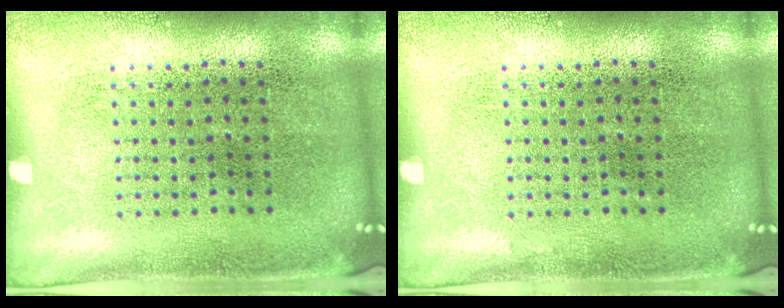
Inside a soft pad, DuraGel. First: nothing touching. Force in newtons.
{"total": 0.0}